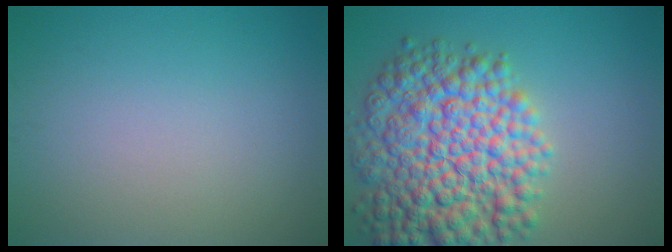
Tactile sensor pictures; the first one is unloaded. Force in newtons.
{"total": 11.6, "press": 11.6, "slide": 0.3}